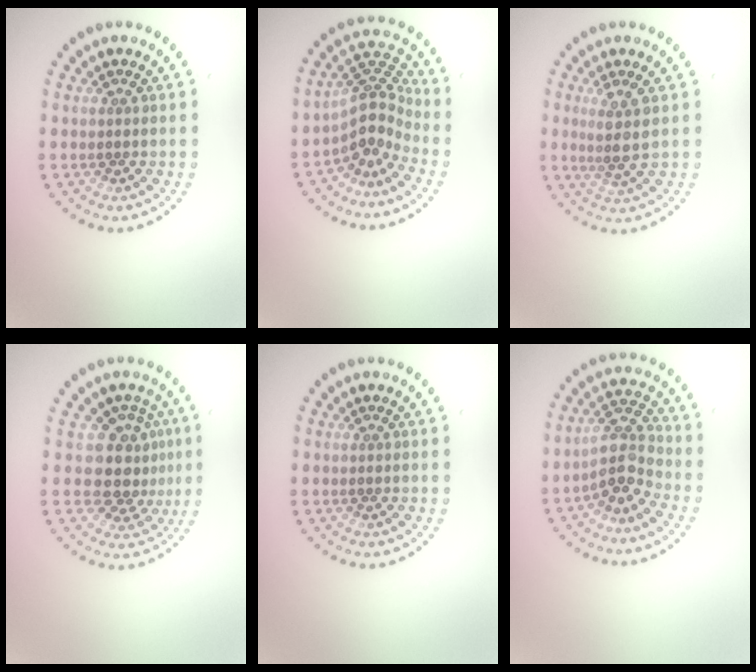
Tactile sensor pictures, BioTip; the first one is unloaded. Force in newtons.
{"total": 3.9, "press": 2.7, "slide": 2.8}
{"total": 2.5, "press": 2.1, "slide": 1.5}
{"total": 3.9, "press": 3.1, "slide": 2.4}
{"total": 0.0}
{"total": 3.5, "press": 2.9, "slide": 1.9}